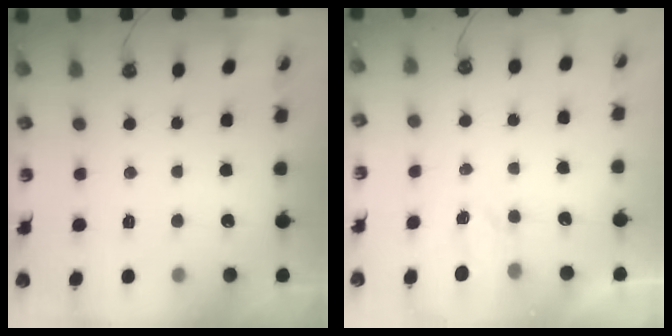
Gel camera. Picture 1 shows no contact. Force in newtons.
{"total": 2.2, "press": 2.2, "slide": 0.2}